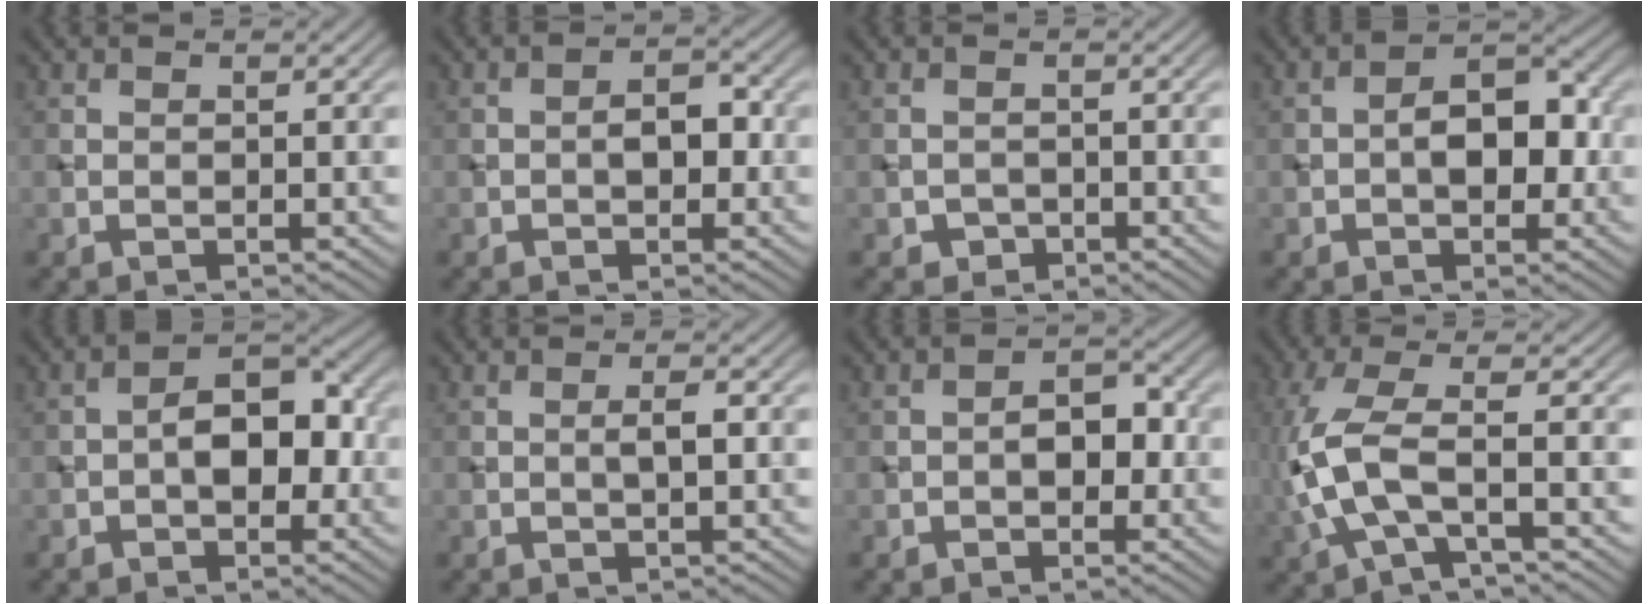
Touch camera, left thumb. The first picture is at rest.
{"total": 3.1, "force": [-0.5, 1.9, 2.5], "torque": [-0.037, 0.002, -0.013]}
{"total": 1.6, "force": [-0.9, 1.3, 0.4], "torque": [-0.003, -0.003, -0.018]}
{"total": 5.7, "force": [-0.6, 3.4, 4.6], "torque": [-0.055, 0.005, -0.013]}
{"total": 6.4, "force": [-1.0, 3.9, 5.0], "torque": [-0.062, 0.010, -0.023]}
{"total": 1.8, "force": [0.0, 0.4, 1.7], "torque": [-0.030, 0.004, -0.002]}
{"total": 3.8, "force": [-0.7, 2.4, 2.9], "torque": [-0.037, 0.004, -0.015]}
{"total": 8.1, "force": [-0.9, 2.7, 7.5], "torque": [-0.193, 0.010, -0.026]}